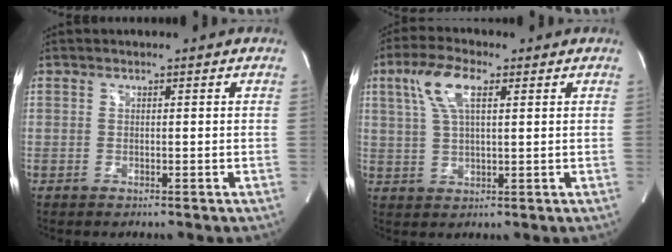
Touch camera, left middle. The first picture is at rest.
{"total": 7.3, "force": [3.0, 2.2, 6.3], "torque": [-0.138, 0.017, 0.061]}